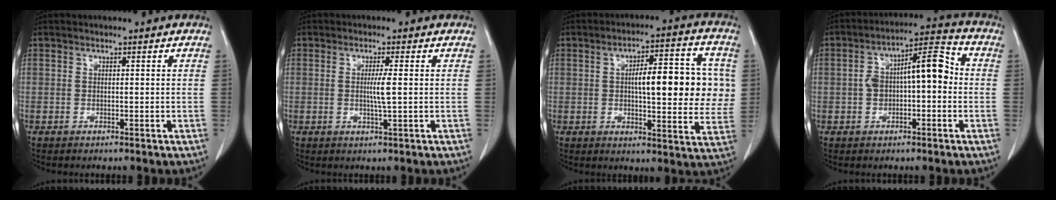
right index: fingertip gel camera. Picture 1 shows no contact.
{"total": 3.1, "force": [0.1, -0.3, 3.0], "torque": [-0.058, -0.005, 0.000]}
{"total": 14.3, "force": [1.6, 4.2, 13.6], "torque": [-0.178, 0.027, 0.025]}
{"total": 10.0, "force": [0.1, 3.6, 9.3], "torque": [-0.163, 0.046, -0.002]}